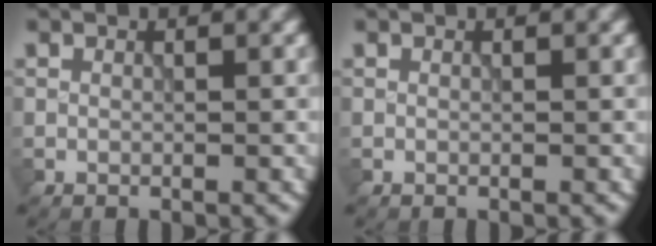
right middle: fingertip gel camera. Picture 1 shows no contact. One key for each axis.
{"total": 0.0}